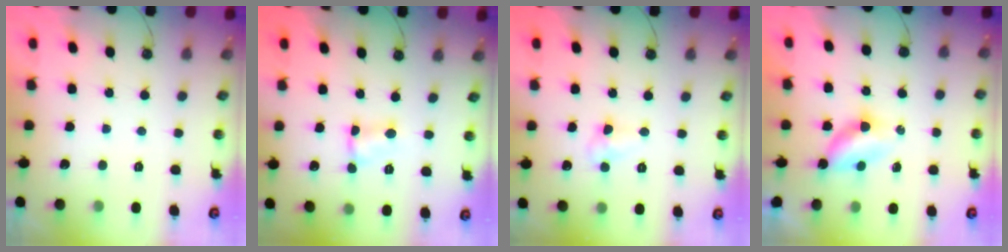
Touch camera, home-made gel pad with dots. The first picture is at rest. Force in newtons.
{"total": 3.0, "press": 3.0, "slide": 0.4}
{"total": 6.2, "press": 6.2, "slide": 0.8}
{"total": 4.1, "press": 4.0, "slide": 0.5}